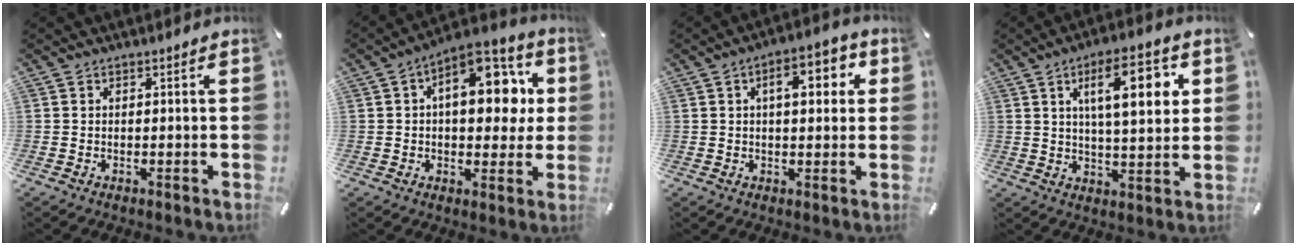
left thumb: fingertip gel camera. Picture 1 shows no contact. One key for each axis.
{"total": 16.0, "fx": 3.6, "fy": 9.3, "fz": 12.4, "tx": -0.156, "ty": -0.015, "tz": 0.059}
{"total": 8.1, "fx": 2.2, "fy": 4.0, "fz": 6.7, "tx": -0.085, "ty": -0.003, "tz": 0.025}
{"total": 13.9, "fx": 4.9, "fy": 5.1, "fz": 12.0, "tx": -0.187, "ty": -0.001, "tz": 0.074}